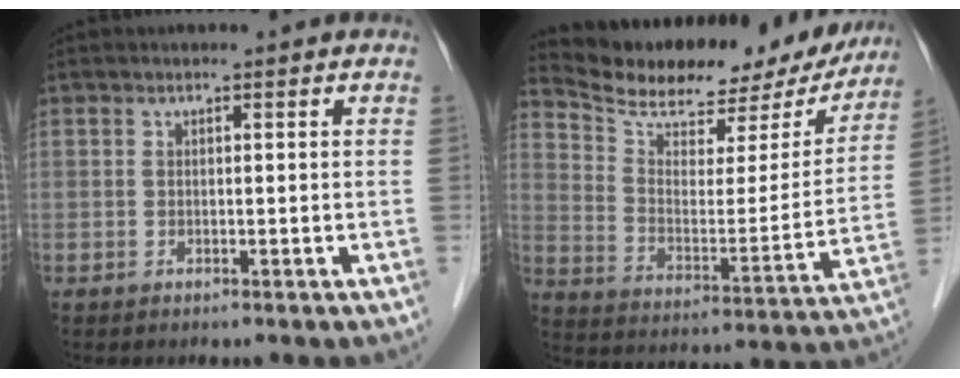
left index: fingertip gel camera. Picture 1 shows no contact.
{"total": 21.6, "force": [19.4, 6.3, 7.2], "torque": [-0.107, -0.016, 0.274]}